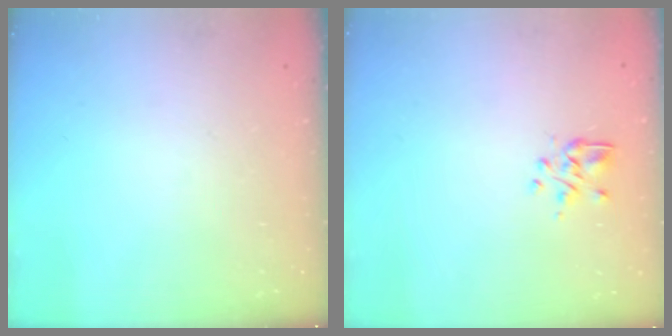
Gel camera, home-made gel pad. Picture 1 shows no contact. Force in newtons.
{"total": 2.9, "press": 2.7, "slide": 1.0}